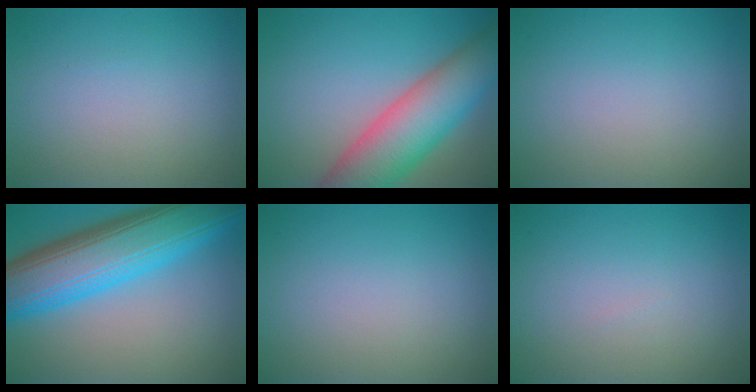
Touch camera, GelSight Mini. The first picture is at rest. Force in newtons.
{"total": 9.9, "press": 9.9, "slide": 0.5}
{"total": 0.0}
{"total": 12.1, "press": 12.1, "slide": 0.4}
{"total": 0.0}
{"total": 0.0}